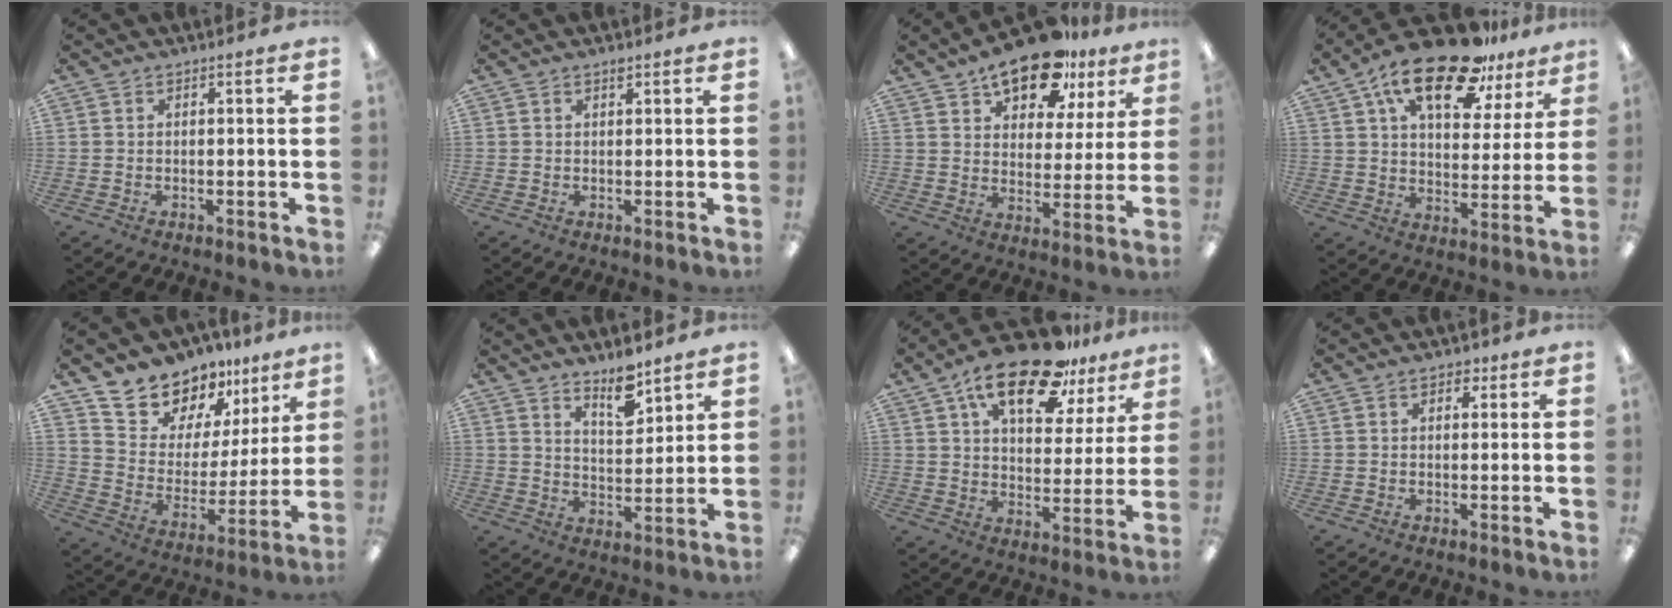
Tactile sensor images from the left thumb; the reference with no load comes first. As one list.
[{"total": 1.0, "force": [0.8, 0.3, 0.5], "torque": [-0.004, -0.002, 0.012]}, {"total": 16.3, "force": [11.8, 7.4, 8.4], "torque": [-0.131, -0.061, 0.206]}, {"total": 19.6, "force": [13.0, 8.1, 12.3], "torque": [-0.207, -0.063, 0.218]}, {"total": 14.4, "force": [12.9, 6.3, 0.8], "torque": [-0.043, -0.121, 0.244]}, {"total": 8.4, "force": [6.9, 2.8, 3.9], "torque": [-0.046, -0.049, 0.118]}, {"total": 19.2, "force": [13.0, 7.9, 11.8], "torque": [-0.200, -0.062, 0.219]}, {"total": 2.3, "force": [1.3, 1.4, 1.3], "torque": [-0.010, -0.002, 0.018]}]